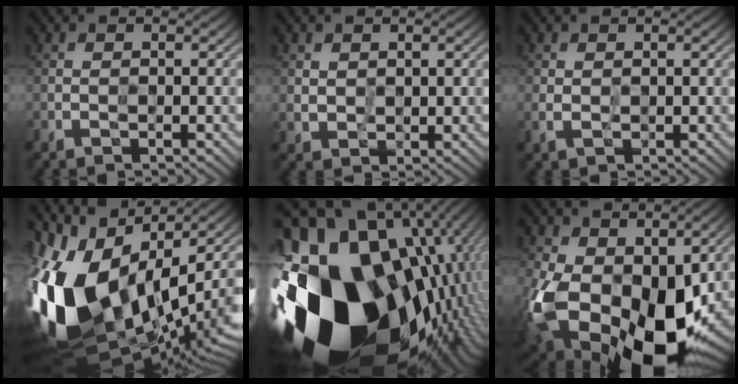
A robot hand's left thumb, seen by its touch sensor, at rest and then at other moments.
{"total": 2.5, "force": [1.5, 1.8, 0.9], "torque": [-0.023, -0.005, 0.033]}
{"total": 1.9, "force": [0.5, 1.4, 1.3], "torque": [-0.031, -0.005, 0.010]}
{"total": 19.2, "force": [-1.7, 10.6, 15.9], "torque": [-0.354, -0.045, -0.010]}
{"total": 22.1, "force": [-4.2, 15.3, 15.4], "torque": [-0.323, -0.064, -0.040]}
{"total": 18.9, "force": [-3.5, 12.2, 14.0], "torque": [-0.306, -0.068, -0.035]}